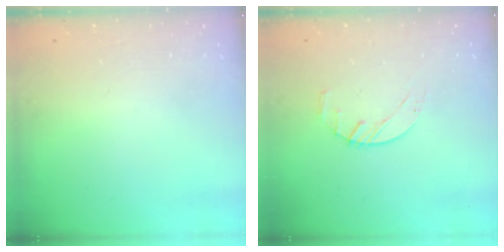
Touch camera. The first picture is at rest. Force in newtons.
{"total": 2.5, "press": 2.5, "slide": 0.4}